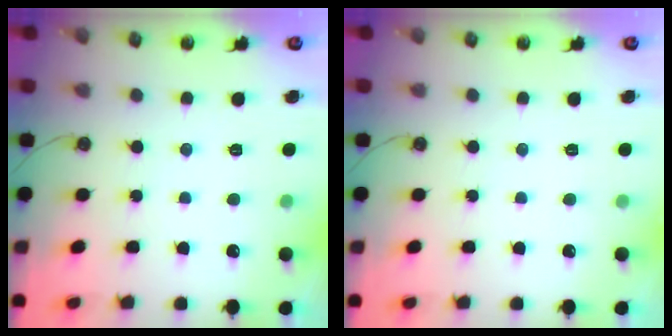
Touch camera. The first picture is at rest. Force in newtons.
{"total": 0.0}